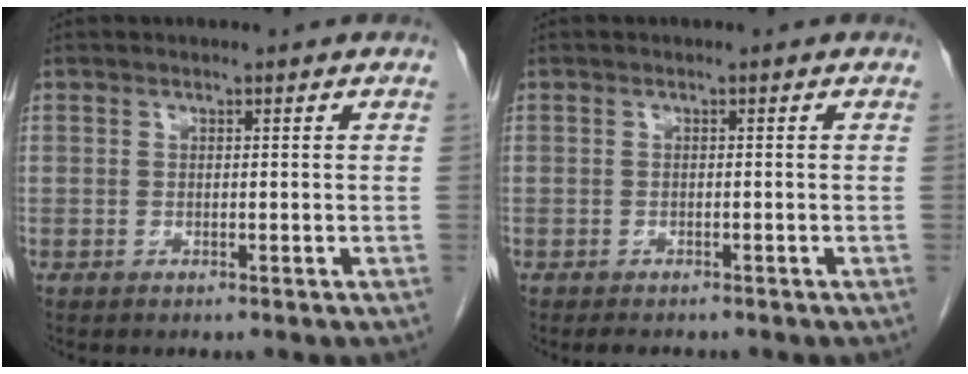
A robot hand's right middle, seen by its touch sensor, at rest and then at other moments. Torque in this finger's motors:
{"motor_torque": [0.03, -0.02, 0.00, 0.00]}